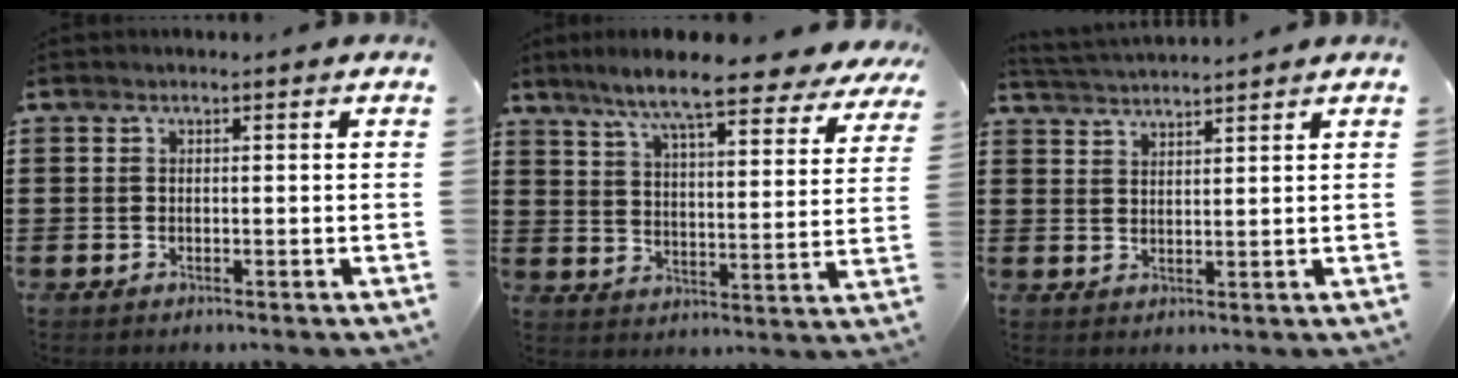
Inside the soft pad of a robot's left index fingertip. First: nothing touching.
{"total": 9.5, "force": [8.1, 0.1, 5.0], "torque": [-0.117, -0.047, 0.134]}
{"total": 2.3, "force": [2.3, -0.3, -0.1], "torque": [-0.007, -0.008, 0.042]}